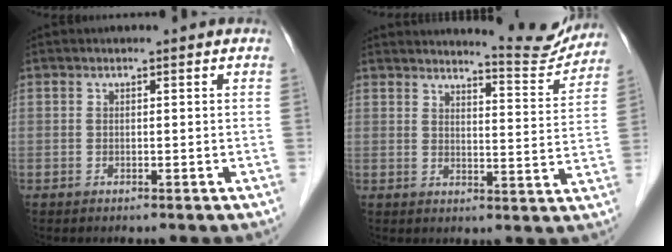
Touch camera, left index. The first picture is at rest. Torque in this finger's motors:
{"motor_torque": [1.05, -1.09, 0.25, 0.05]}